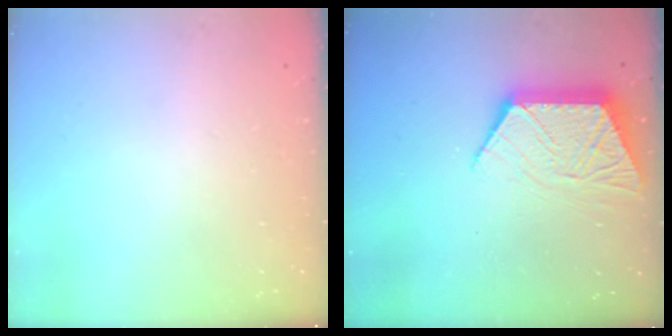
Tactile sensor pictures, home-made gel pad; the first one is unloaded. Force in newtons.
{"total": 10.9, "press": 10.9, "slide": 0.7}